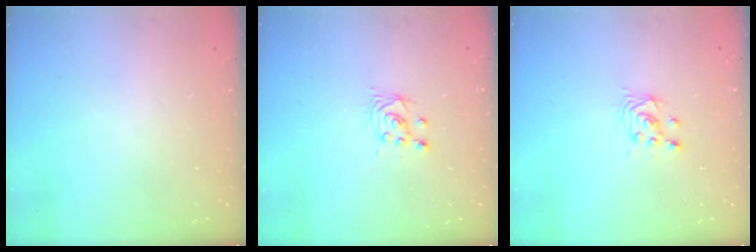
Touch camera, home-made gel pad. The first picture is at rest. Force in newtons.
{"total": 2.5, "press": 2.5, "slide": 0.1}
{"total": 2.5, "press": 2.5, "slide": 0.1}